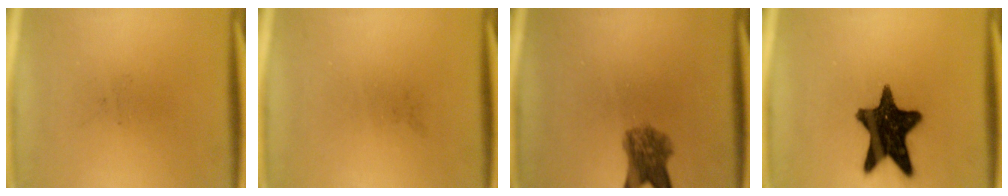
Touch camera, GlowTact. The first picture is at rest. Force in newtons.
{"total": 0.0}
{"total": 5.6}
{"total": 15.6}